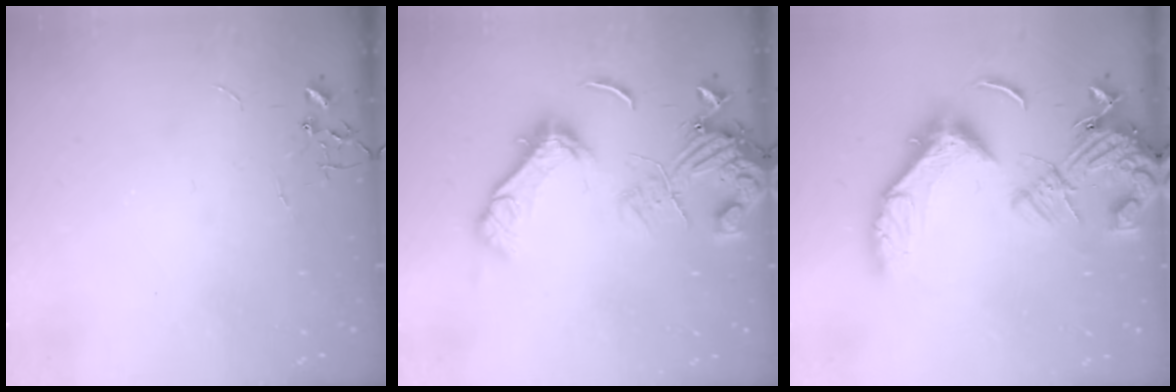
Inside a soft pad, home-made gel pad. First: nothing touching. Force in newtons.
{"total": 16.3, "press": 16.2, "slide": 2.0}
{"total": 20.2, "press": 20.1, "slide": 2.4}